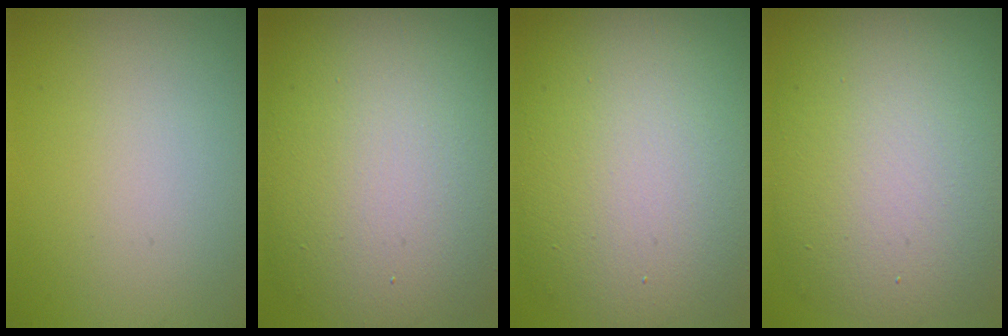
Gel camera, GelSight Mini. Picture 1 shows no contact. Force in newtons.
{"total": 14.1, "press": 14.1, "slide": 1.0}
{"total": 14.2, "press": 14.2, "slide": 1.1}
{"total": 12.1, "press": 12.1, "slide": 0.4}